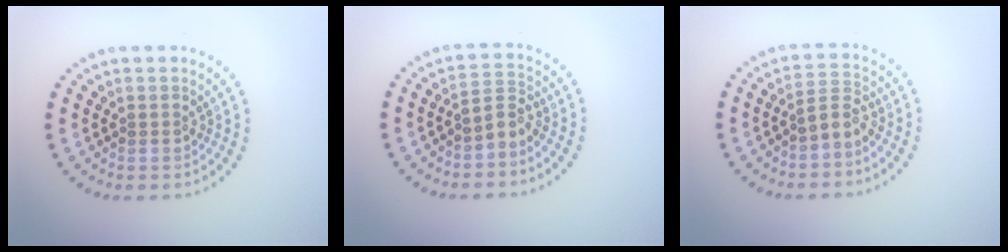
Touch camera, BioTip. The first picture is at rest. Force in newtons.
{"total": 2.2, "press": 1.6, "slide": 1.6}
{"total": 2.0, "press": 1.4, "slide": 1.4}